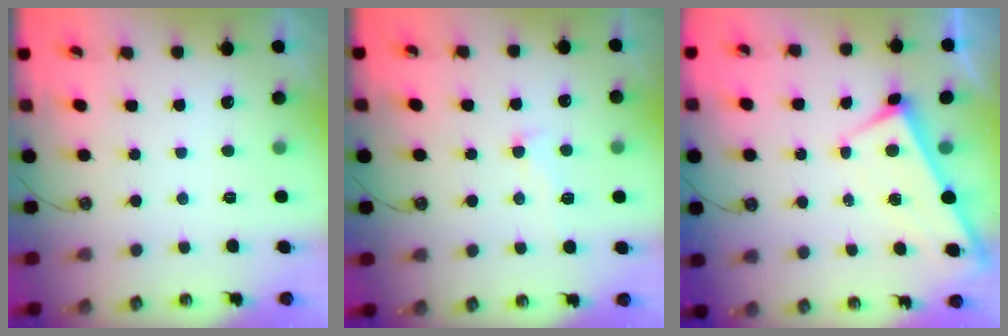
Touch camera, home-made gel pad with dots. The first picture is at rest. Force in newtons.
{"total": 1.8, "press": 1.5, "slide": 0.9}
{"total": 2.9, "press": 2.9, "slide": 0.1}